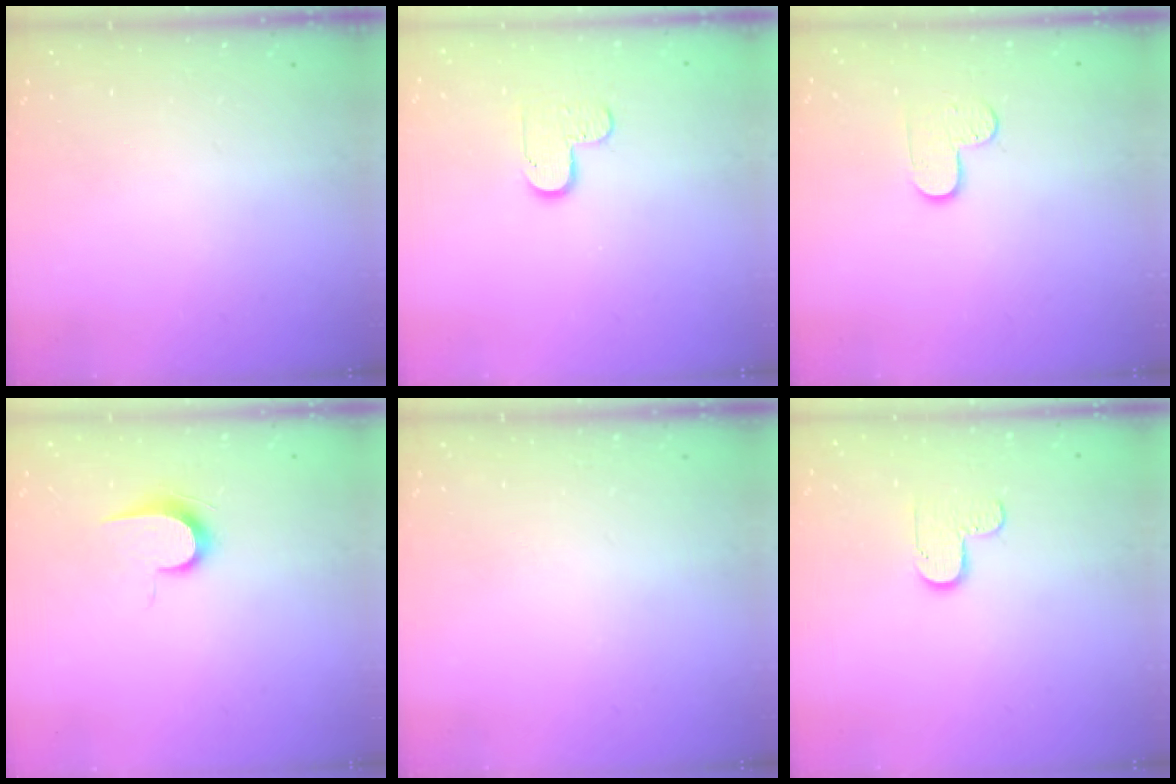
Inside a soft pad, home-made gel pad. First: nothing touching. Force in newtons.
{"total": 5.5, "press": 5.5, "slide": 0.5}
{"total": 7.4, "press": 7.4, "slide": 0.7}
{"total": 6.4, "press": 6.3, "slide": 0.7}
{"total": 0.0}
{"total": 5.7, "press": 5.7, "slide": 0.5}